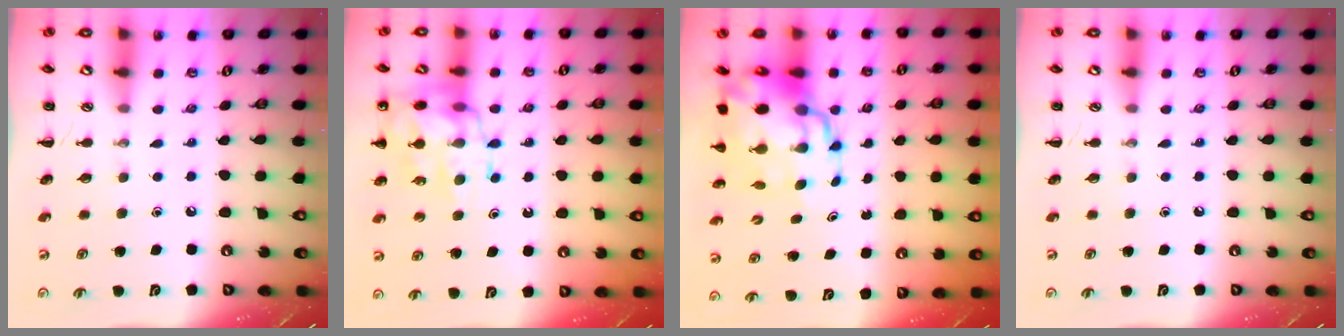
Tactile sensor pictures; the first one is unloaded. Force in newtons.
{"total": 20.7, "press": 20.5, "slide": 3.0}
{"total": 15.4, "press": 14.8, "slide": 4.2}
{"total": 0.0}